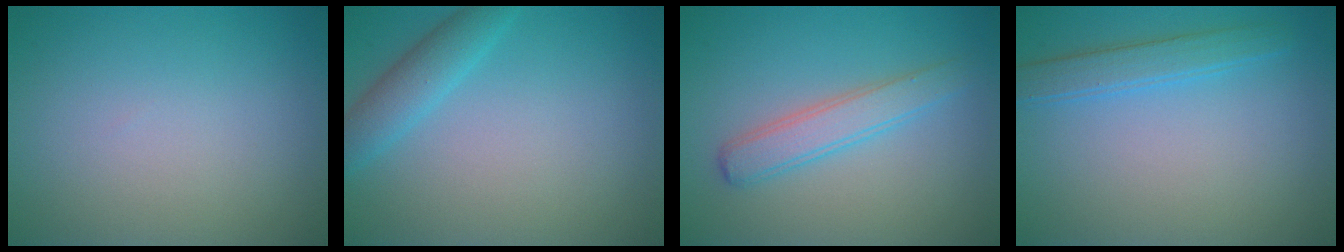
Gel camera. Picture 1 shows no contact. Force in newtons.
{"total": 2.9, "press": 2.9, "slide": 0.2}
{"total": 2.9, "press": 2.9, "slide": 0.0}
{"total": 2.5, "press": 2.5, "slide": 0.1}